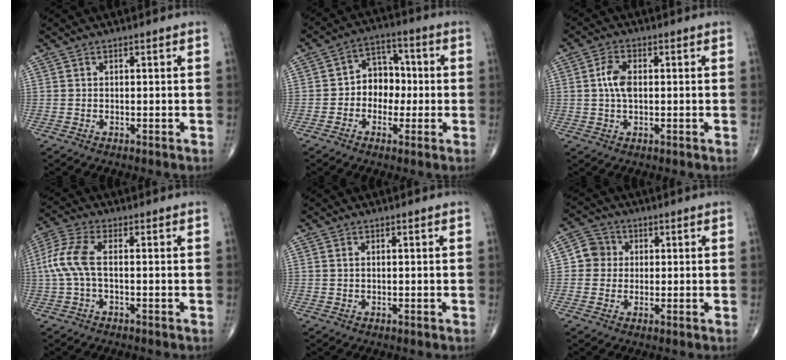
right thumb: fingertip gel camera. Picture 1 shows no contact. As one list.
[{"total": 8.1, "force": [-0.8, 6.4, 4.9], "torque": [-0.033, 0.031, -0.026]}, {"total": 4.8, "force": [0.4, 2.6, 4.0], "torque": [-0.087, 0.005, 0.004]}, {"total": 7.2, "force": [-0.2, 2.9, 6.6], "torque": [-0.176, 0.019, -0.008]}, {"total": 0.6, "force": [0.2, 0.3, 0.5], "torque": [-0.011, 0.004, 0.003]}, {"total": 4.8, "force": [0.5, 4.6, 1.2], "torque": [0.005, 0.007, -0.001]}]